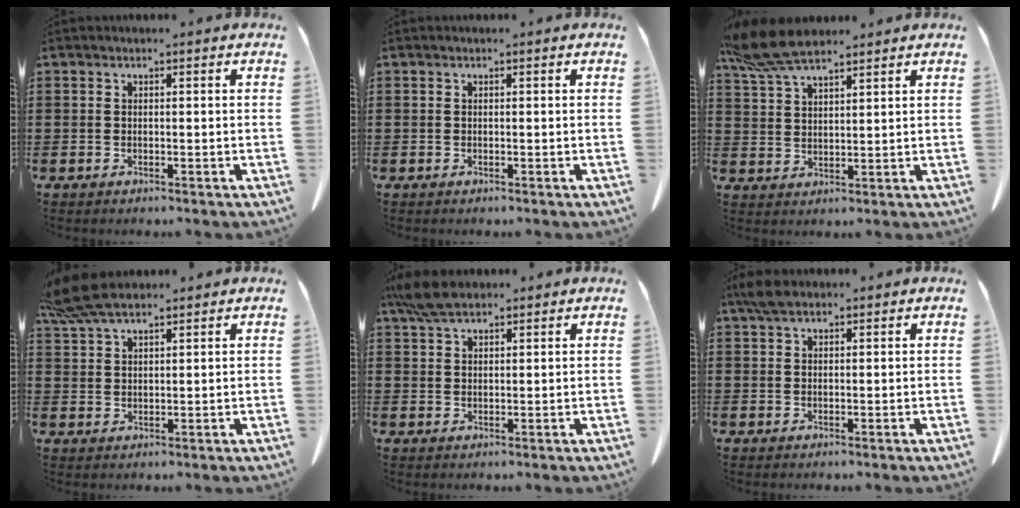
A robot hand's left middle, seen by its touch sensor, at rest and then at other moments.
{"total": 0.0}
{"total": 7.9, "force": [6.5, 1.9, 4.2], "torque": [-0.106, -0.012, 0.121]}
{"total": 6.8, "force": [5.4, 1.6, 3.7], "torque": [-0.095, -0.006, 0.101]}
{"total": 5.4, "force": [4.1, 1.6, 3.1], "torque": [-0.071, 0.001, 0.078]}
{"total": 2.9, "force": [2.1, 1.0, 1.7], "torque": [-0.040, 0.004, 0.039]}